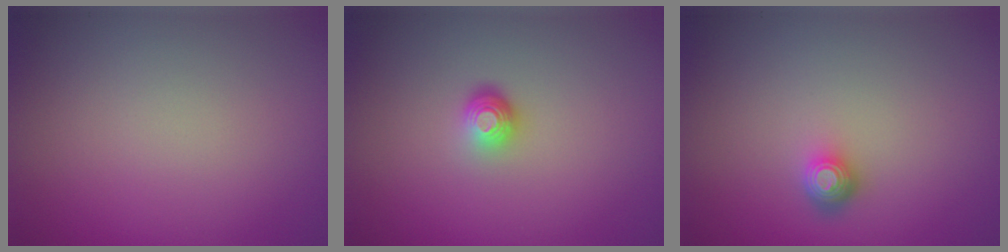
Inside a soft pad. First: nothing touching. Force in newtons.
{"total": 1.8, "press": 1.2, "slide": 1.4}
{"total": 1.7, "press": 1.3, "slide": 1.1}